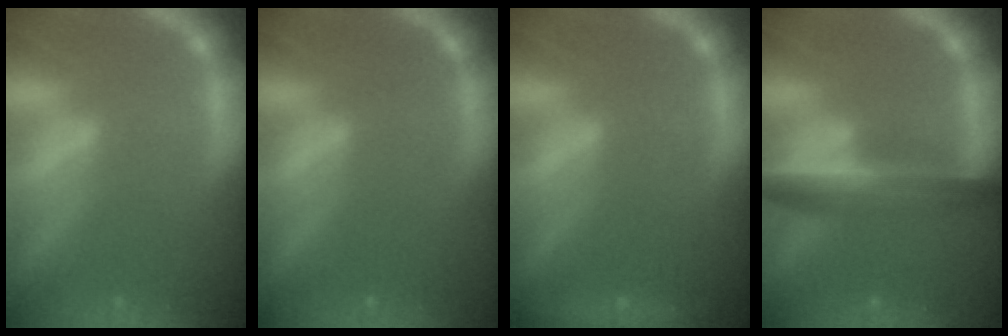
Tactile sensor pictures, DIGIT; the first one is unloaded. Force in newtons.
{"total": 0.0}
{"total": 1.9}
{"total": 6.0}